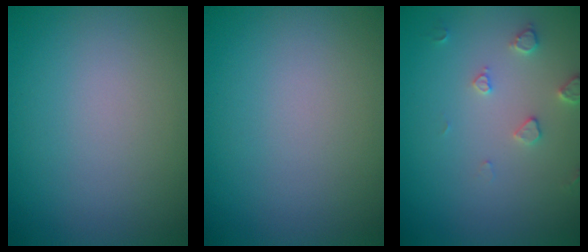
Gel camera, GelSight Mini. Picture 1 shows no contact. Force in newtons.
{"total": 0.0}
{"total": 1.9, "press": 1.8, "slide": 0.3}